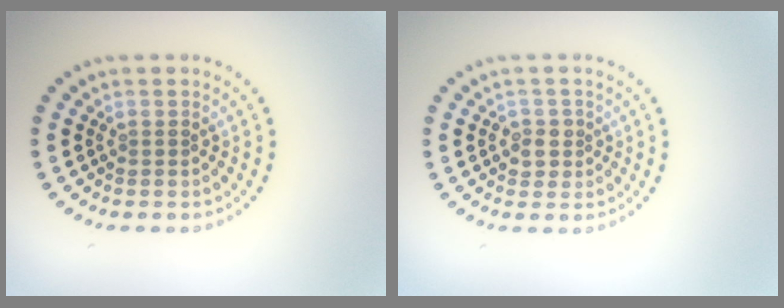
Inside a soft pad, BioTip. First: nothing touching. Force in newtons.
{"total": 1.8, "press": 1.8, "slide": 0.5}